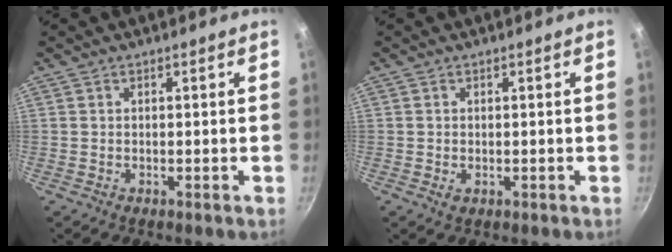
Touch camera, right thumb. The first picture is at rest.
{"total": 1.0, "force": [-0.1, 0.8, 0.6], "torque": [-0.008, -0.003, -0.002]}